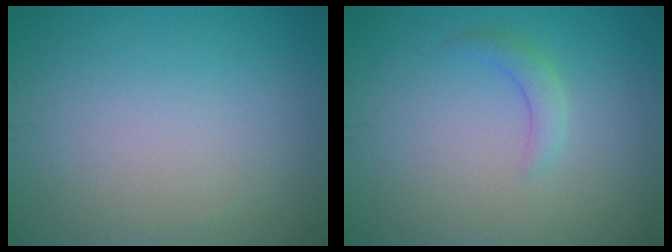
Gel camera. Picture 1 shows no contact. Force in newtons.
{"total": 1.6, "press": 1.6, "slide": 0.1}